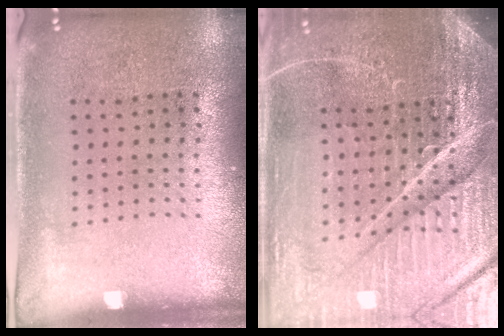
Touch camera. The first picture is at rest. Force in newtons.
{"total": 6.3, "press": 5.6, "slide": 2.8}